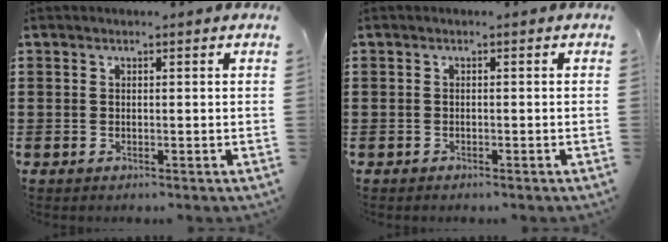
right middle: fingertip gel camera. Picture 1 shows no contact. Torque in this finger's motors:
{"motor_torque": [-0.40, 0.44, -0.03, -0.01]}